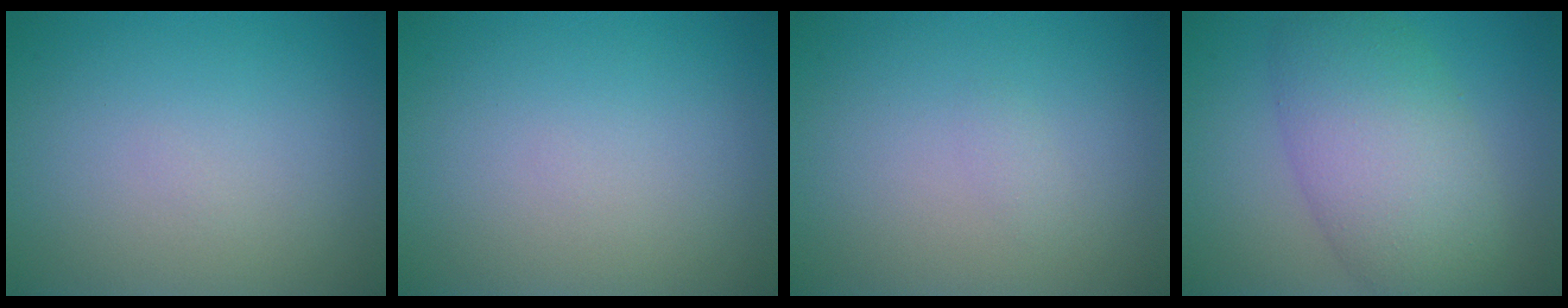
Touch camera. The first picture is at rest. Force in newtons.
{"total": 0.0}
{"total": 0.6, "press": 0.6, "slide": 0.0}
{"total": 7.5, "press": 7.5, "slide": 0.3}